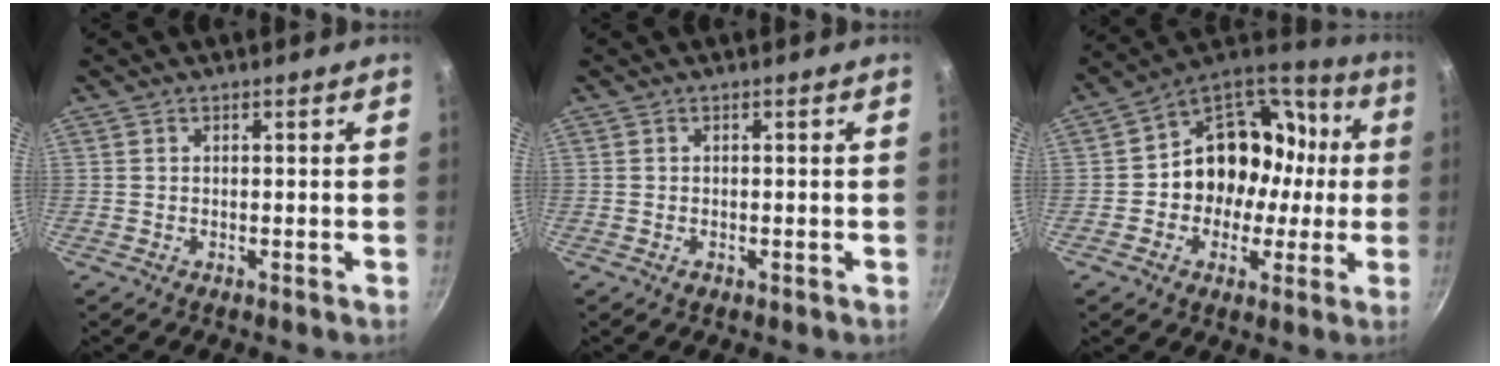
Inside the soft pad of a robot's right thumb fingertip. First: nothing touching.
{"total": 0.7, "force": [-0.3, 0.5, 0.4], "torque": [-0.005, 0.000, -0.005]}
{"total": 18.4, "force": [-0.5, 15.7, 9.6], "torque": [-0.099, 0.055, -0.013]}